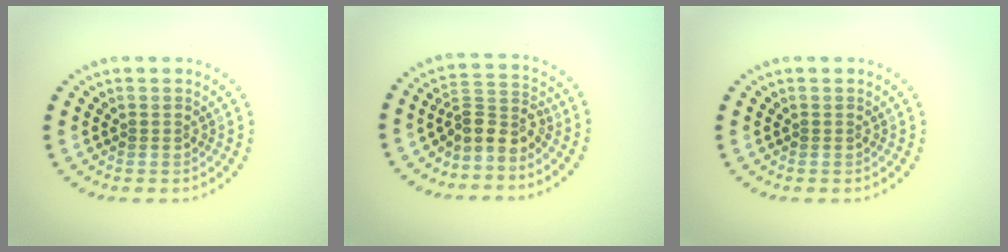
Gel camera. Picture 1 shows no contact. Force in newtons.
{"total": 2.9, "press": 2.2, "slide": 1.9}
{"total": 0.0}